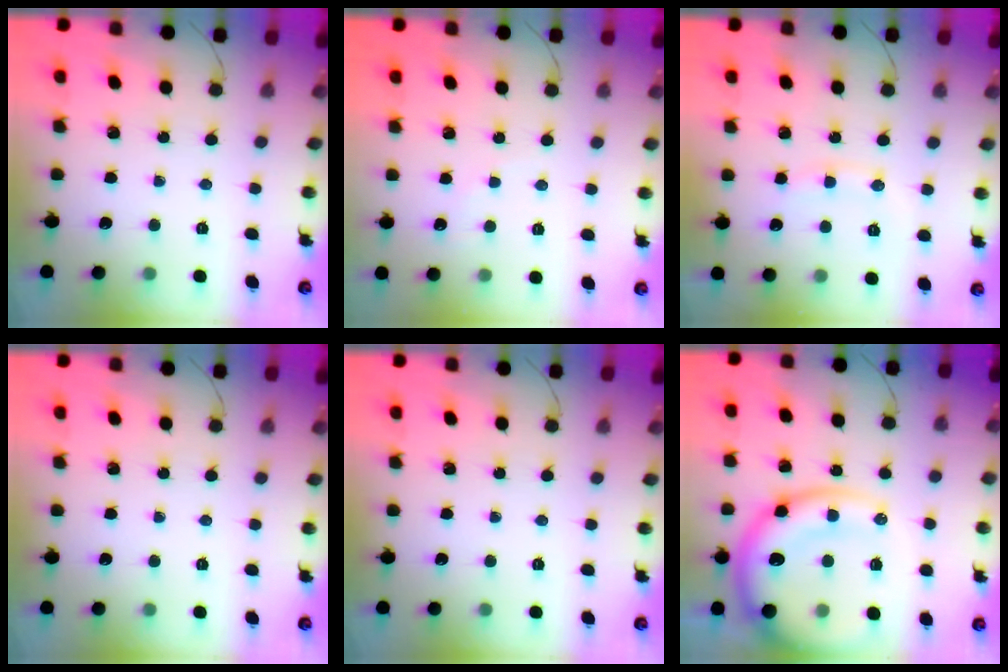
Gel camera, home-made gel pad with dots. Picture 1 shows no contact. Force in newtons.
{"total": 3.4, "press": 3.3, "slide": 1.0}
{"total": 7.6, "press": 7.5, "slide": 0.9}
{"total": 0.0}
{"total": 0.0}
{"total": 20.8, "press": 20.3, "slide": 4.3}